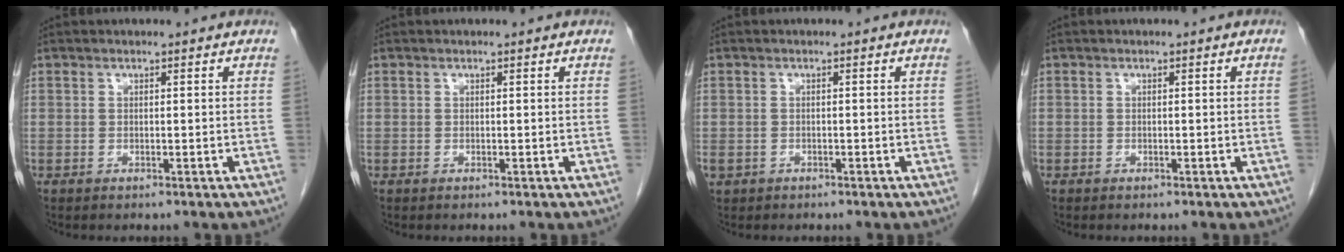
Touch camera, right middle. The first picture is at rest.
{"total": 0.0}
{"total": 2.1, "force": [-1.3, 1.6, 0.5], "torque": [-0.009, 0.001, -0.020]}
{"total": 0.0}